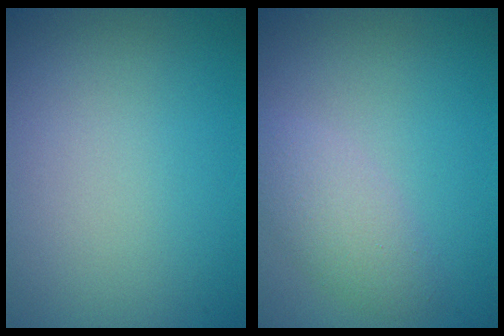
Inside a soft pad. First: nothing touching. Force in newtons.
{"total": 2.8, "press": 2.8, "slide": 0.1}